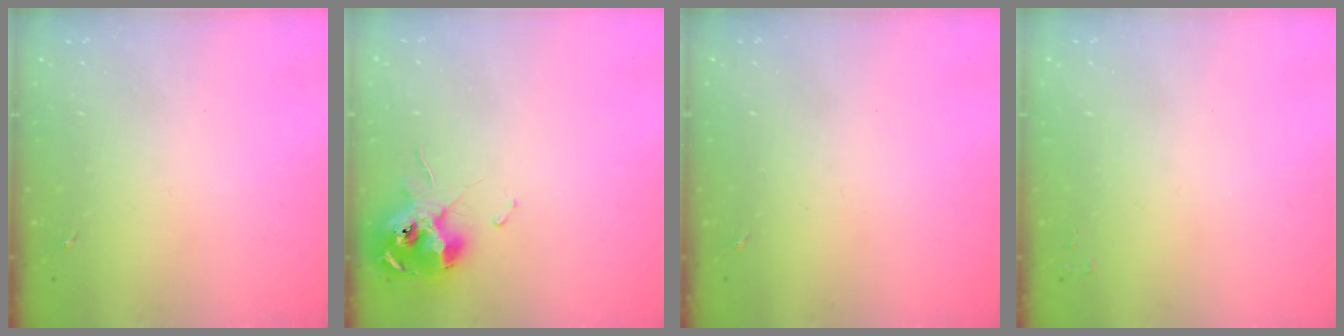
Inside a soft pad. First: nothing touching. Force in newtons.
{"total": 12.0, "press": 11.9, "slide": 1.4}
{"total": 0.0}
{"total": 2.0, "press": 2.0, "slide": 0.3}